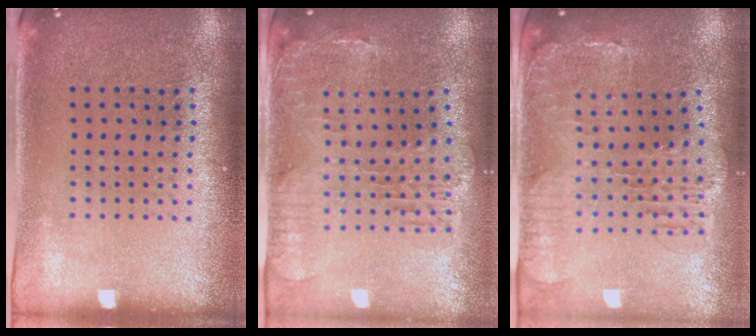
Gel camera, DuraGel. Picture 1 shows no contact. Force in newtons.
{"total": 0.9, "press": 0.8, "slide": 0.3}
{"total": 1.5, "press": 1.4, "slide": 0.4}